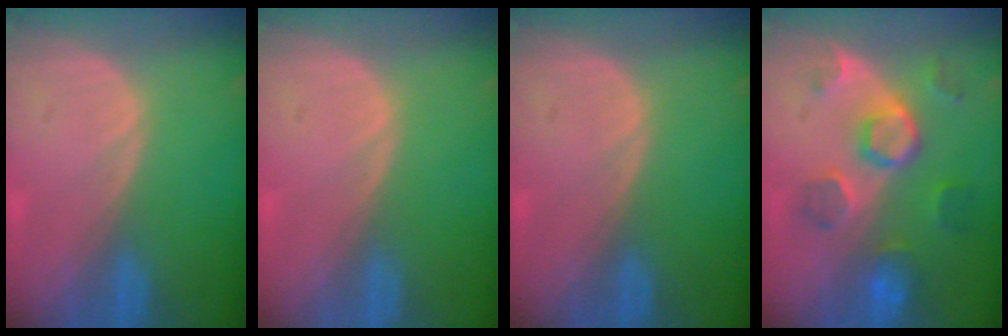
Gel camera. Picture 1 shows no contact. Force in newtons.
{"total": 0.0}
{"total": 0.0}
{"total": 8.6, "press": 7.8, "slide": 3.6}